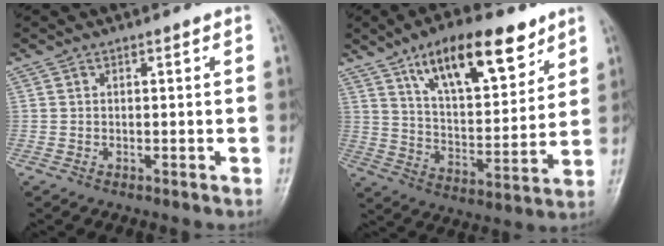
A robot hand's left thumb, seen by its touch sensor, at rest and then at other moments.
{"total": 18.6, "force": [11.1, 7.4, 13.0], "torque": [-0.168, -0.049, 0.189]}